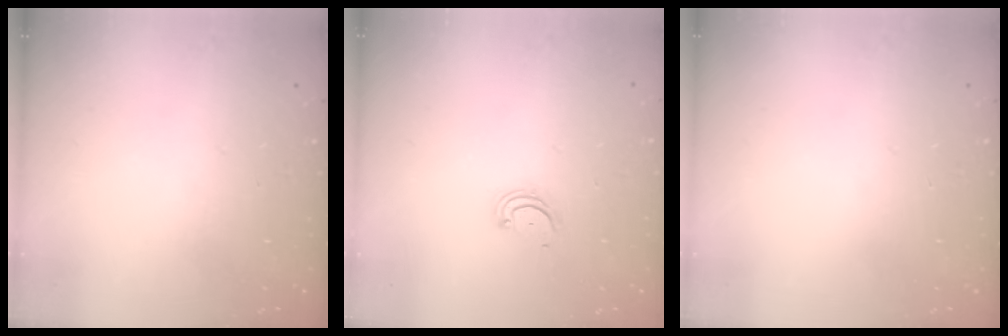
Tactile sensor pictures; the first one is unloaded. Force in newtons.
{"total": 2.9, "press": 2.9, "slide": 0.3}
{"total": 0.0}